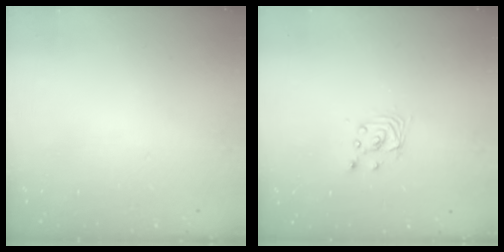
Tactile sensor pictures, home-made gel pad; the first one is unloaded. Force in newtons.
{"total": 2.9, "press": 2.9, "slide": 0.0}